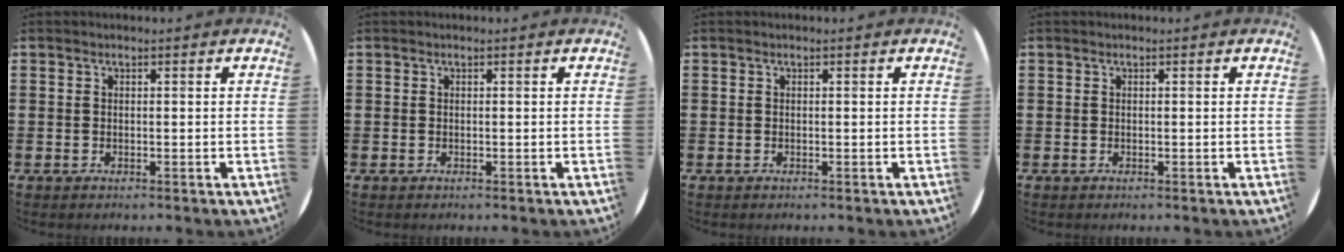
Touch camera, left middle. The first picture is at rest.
{"total": 0.0}
{"total": 0.0}
{"total": 0.0}